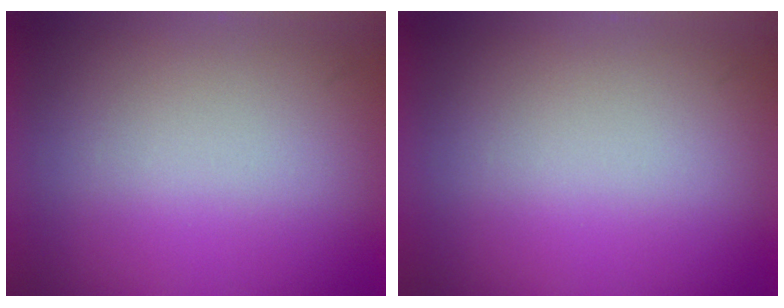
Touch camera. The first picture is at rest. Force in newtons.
{"total": 0.0}